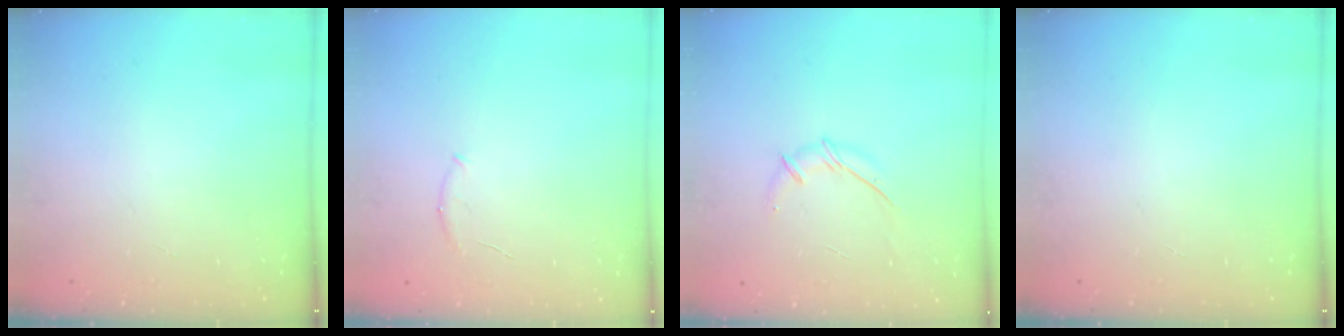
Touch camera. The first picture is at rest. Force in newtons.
{"total": 5.5, "press": 5.4, "slide": 1.3}
{"total": 5.9, "press": 5.7, "slide": 1.3}
{"total": 0.0}